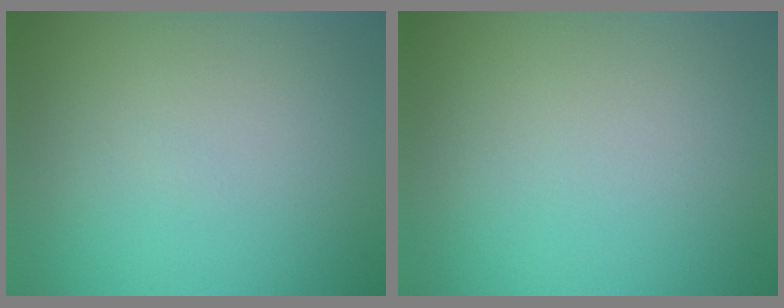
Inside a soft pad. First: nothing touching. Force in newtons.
{"total": 0.0}